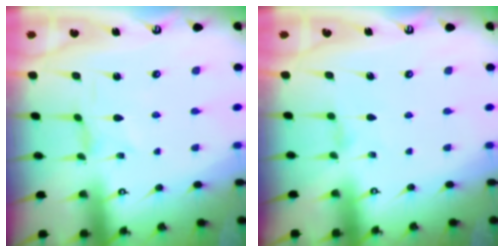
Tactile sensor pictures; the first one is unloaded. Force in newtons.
{"total": 0.0}